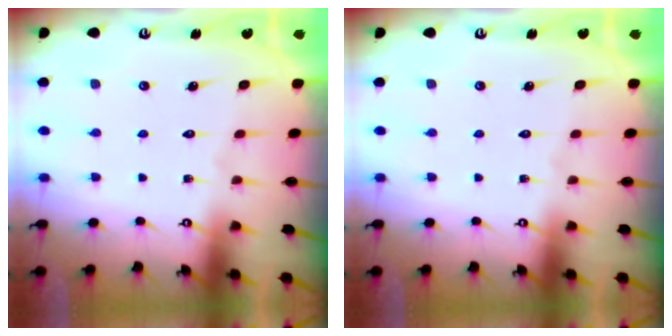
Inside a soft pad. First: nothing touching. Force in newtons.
{"total": 0.0}